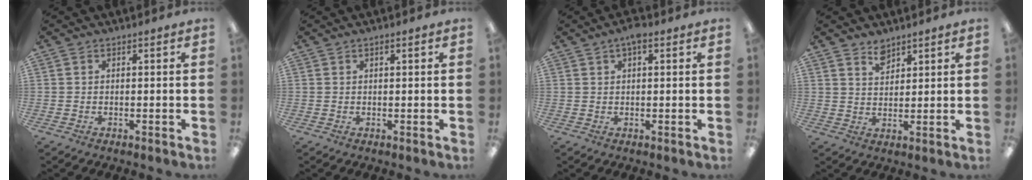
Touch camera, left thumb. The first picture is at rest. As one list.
[{"total": 0.9, "force": [0.5, 0.1, 0.8], "torque": [-0.015, 0.000, 0.009]}, {"total": 2.9, "force": [1.7, 0.9, 2.2], "torque": [-0.038, 0.002, 0.028]}, {"total": 4.1, "force": [3.5, 1.8, 1.1], "torque": [-0.020, -0.016, 0.066]}]